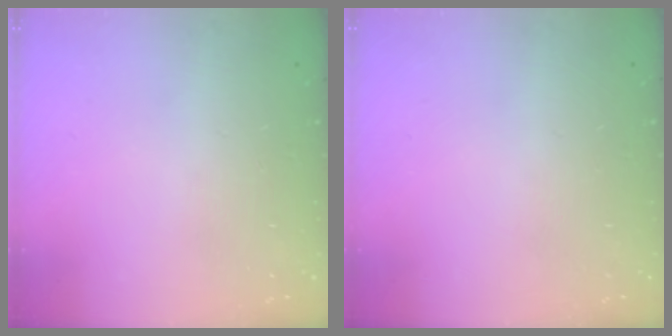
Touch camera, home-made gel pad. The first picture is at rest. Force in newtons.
{"total": 0.0}